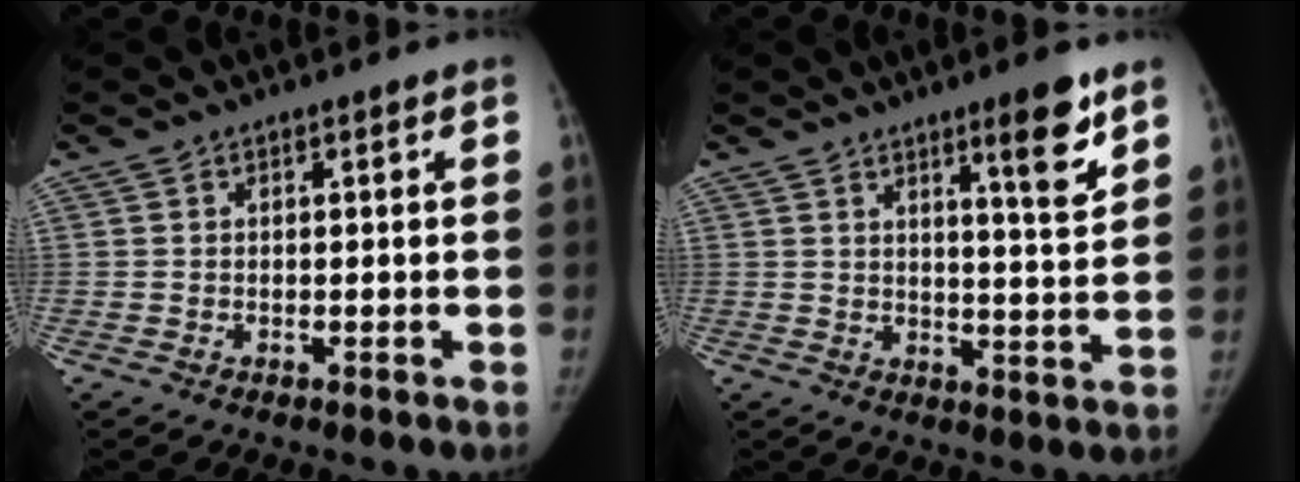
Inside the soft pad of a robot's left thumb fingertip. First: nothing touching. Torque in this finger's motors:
{"motor_torque": [0.14, -0.50, 0.78, -0.68, 0.15]}